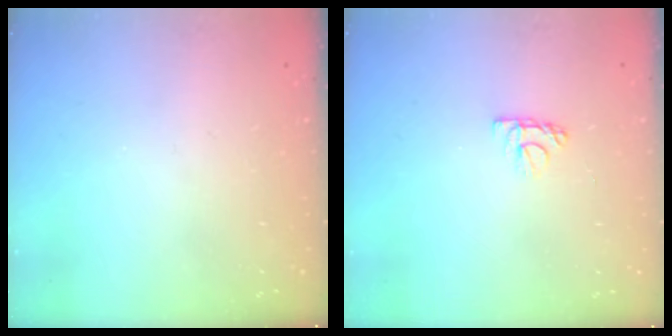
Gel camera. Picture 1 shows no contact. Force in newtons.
{"total": 4.9, "press": 4.9, "slide": 0.3}